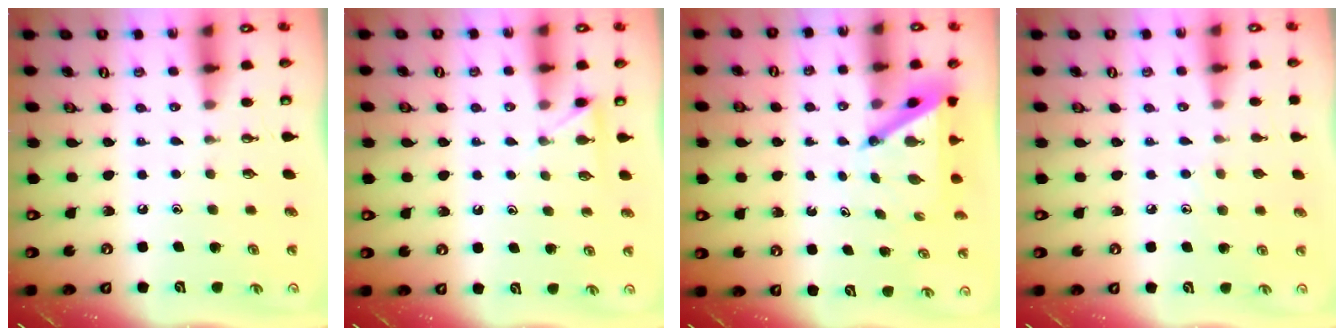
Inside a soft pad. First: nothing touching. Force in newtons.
{"total": 3.8, "press": 3.8, "slide": 0.4}
{"total": 4.4, "press": 4.3, "slide": 0.4}
{"total": 5.0, "press": 5.0, "slide": 0.5}